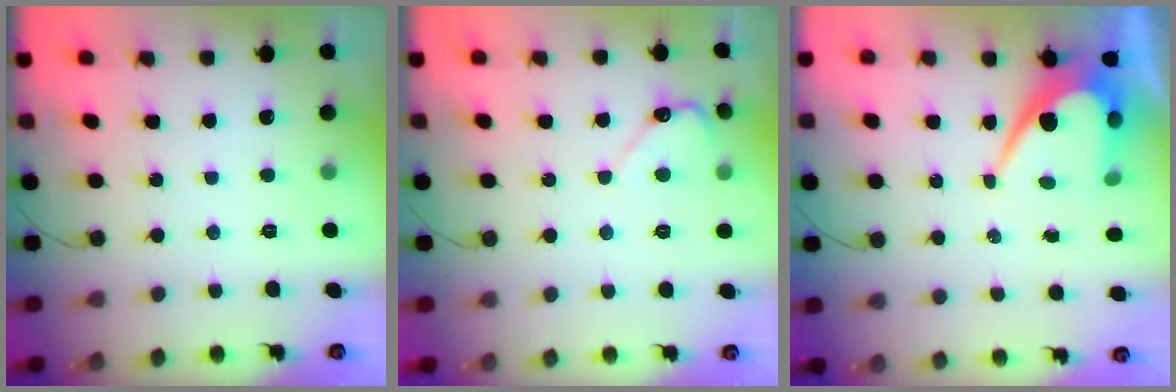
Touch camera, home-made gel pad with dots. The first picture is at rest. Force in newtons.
{"total": 4.1, "press": 4.1, "slide": 0.4}
{"total": 10.3, "press": 10.2, "slide": 0.6}